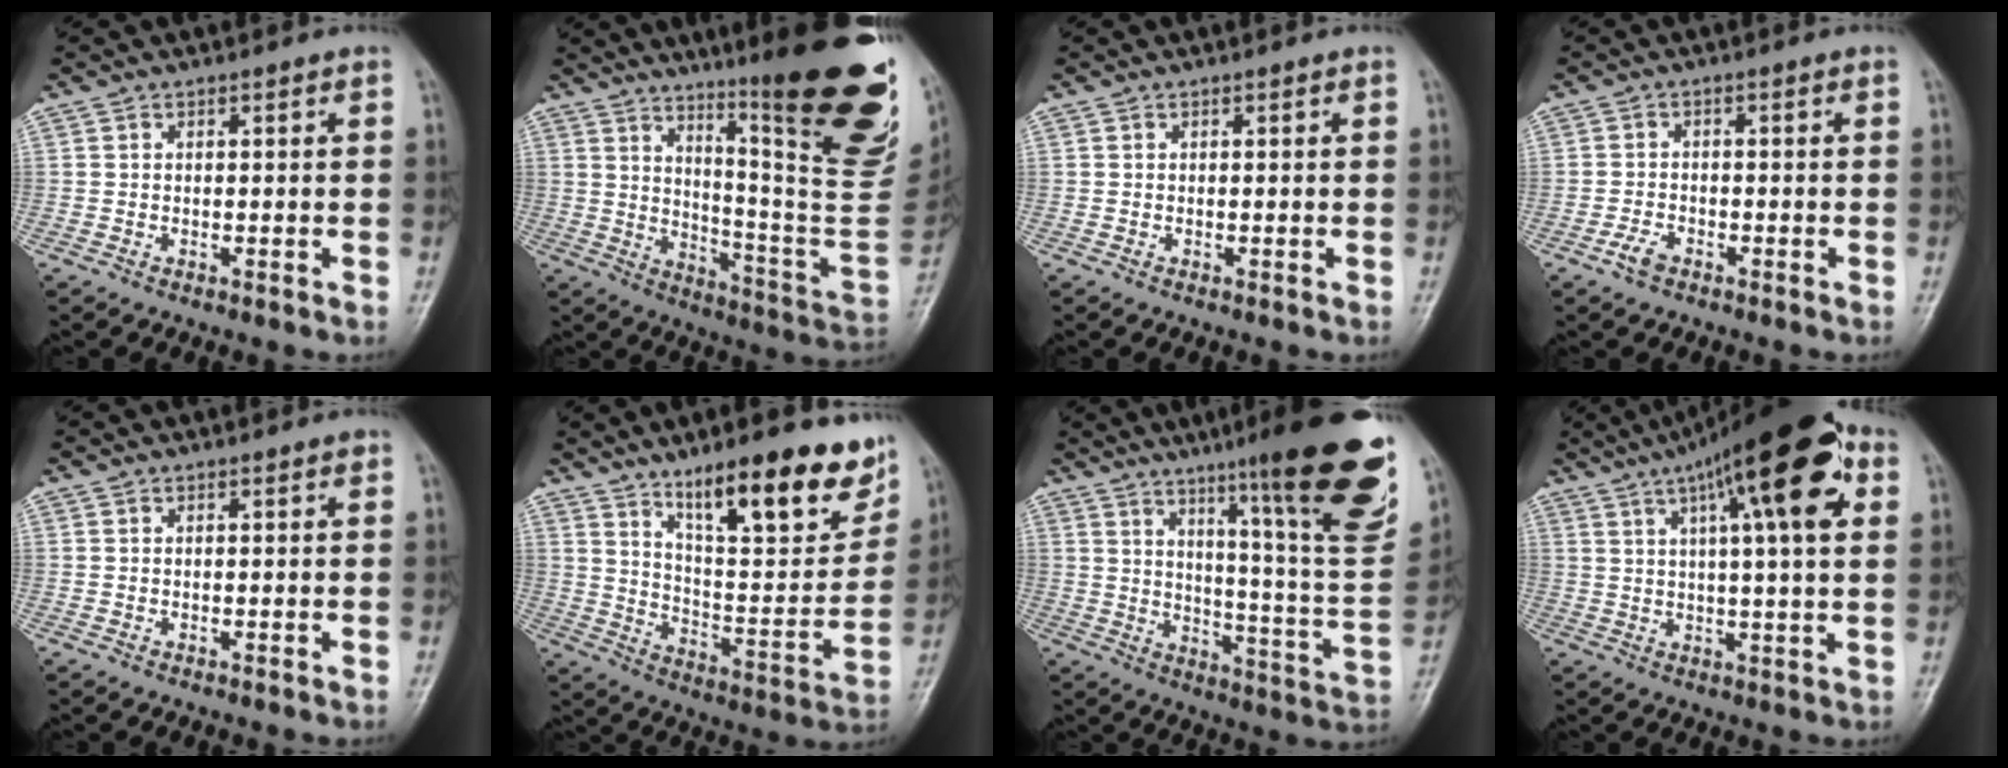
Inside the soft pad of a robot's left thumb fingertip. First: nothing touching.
{"total": 28.8, "force": [15.2, 4.7, 24.0], "torque": [-0.262, -0.077, 0.230]}
{"total": 0.0}
{"total": 2.7, "force": [-1.8, 1.4, 1.5], "torque": [-0.032, 0.008, -0.034]}
{"total": 0.0}
{"total": 20.7, "force": [13.3, 5.9, 14.7], "torque": [-0.173, -0.071, 0.214]}
{"total": 25.8, "force": [15.7, 2.6, 20.3], "torque": [-0.263, -0.075, 0.224]}
{"total": 20.4, "force": [8.5, 5.2, 17.8], "torque": [-0.259, 0.012, 0.123]}